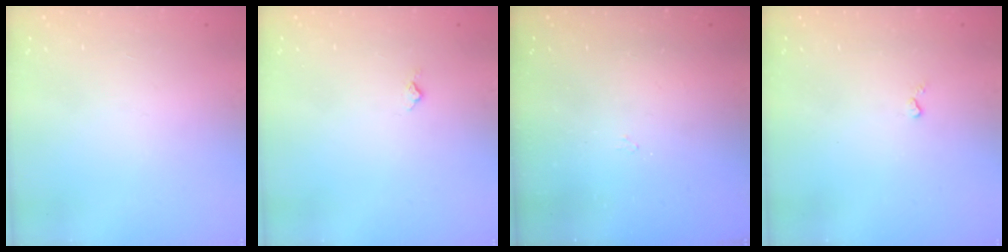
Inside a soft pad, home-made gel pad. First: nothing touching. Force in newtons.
{"total": 3.3, "press": 3.3, "slide": 0.5}
{"total": 2.9, "press": 2.9, "slide": 0.5}
{"total": 3.3, "press": 3.3, "slide": 0.5}